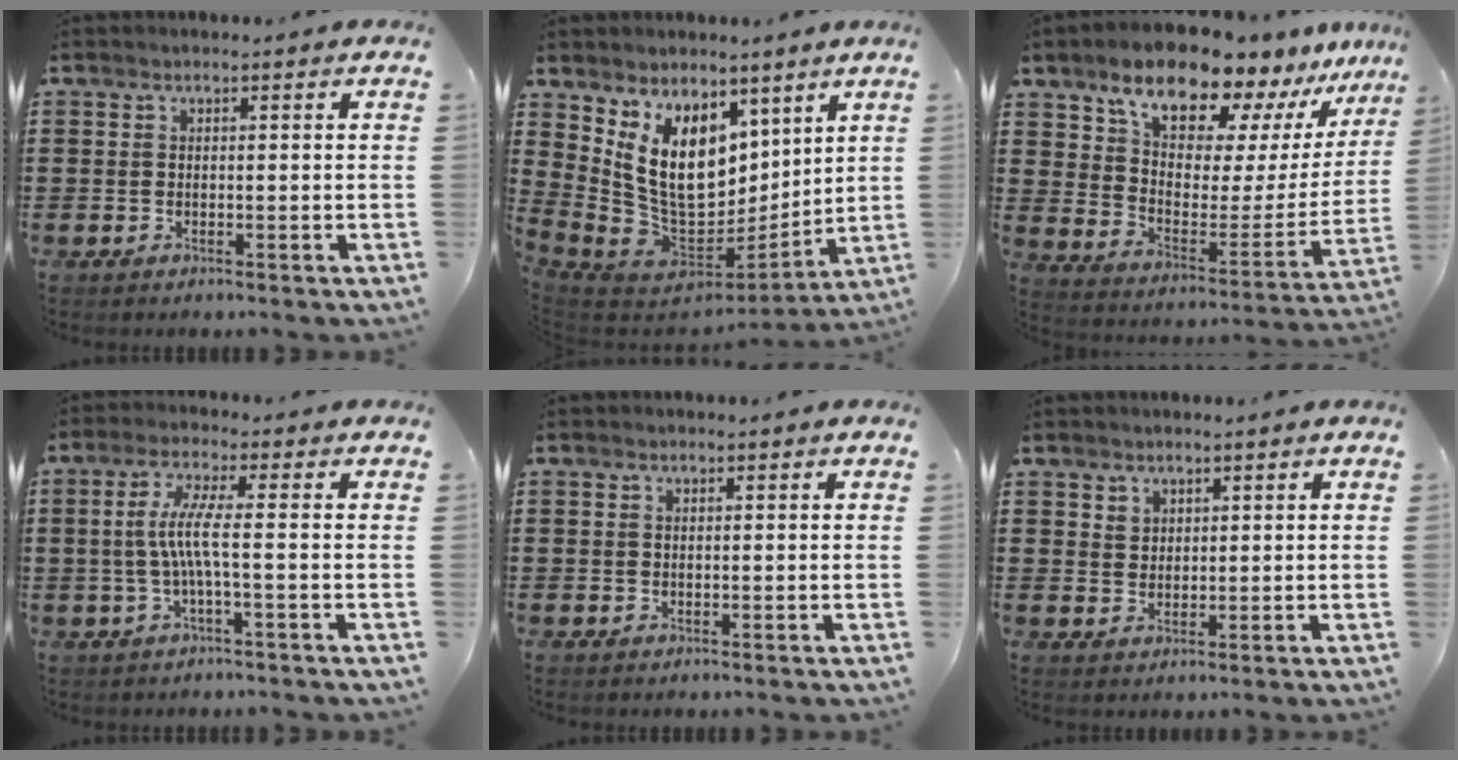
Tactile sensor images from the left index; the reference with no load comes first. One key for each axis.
{"total": 14.0, "fx": 5.4, "fy": 9.3, "fz": 9.0, "tx": -0.217, "ty": -0.038, "tz": 0.111}
{"total": 12.6, "fx": 11.0, "fy": 4.1, "fz": 4.6, "tx": -0.110, "ty": -0.079, "tz": 0.191}
{"total": 6.0, "fx": -0.7, "fy": 0.2, "fz": 5.9, "tx": -0.124, "ty": -0.005, "tz": -0.024}
{"total": 0.0}
{"total": 1.9, "fx": 1.5, "fy": 1.2, "fz": 0.1, "tx": -0.006, "ty": 0.002, "tz": 0.029}